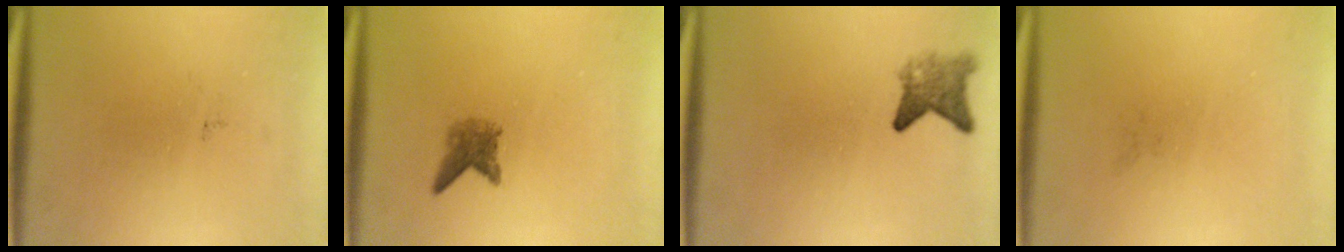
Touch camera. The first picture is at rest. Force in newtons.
{"total": 2.3}
{"total": 3.2}
{"total": 0.0}